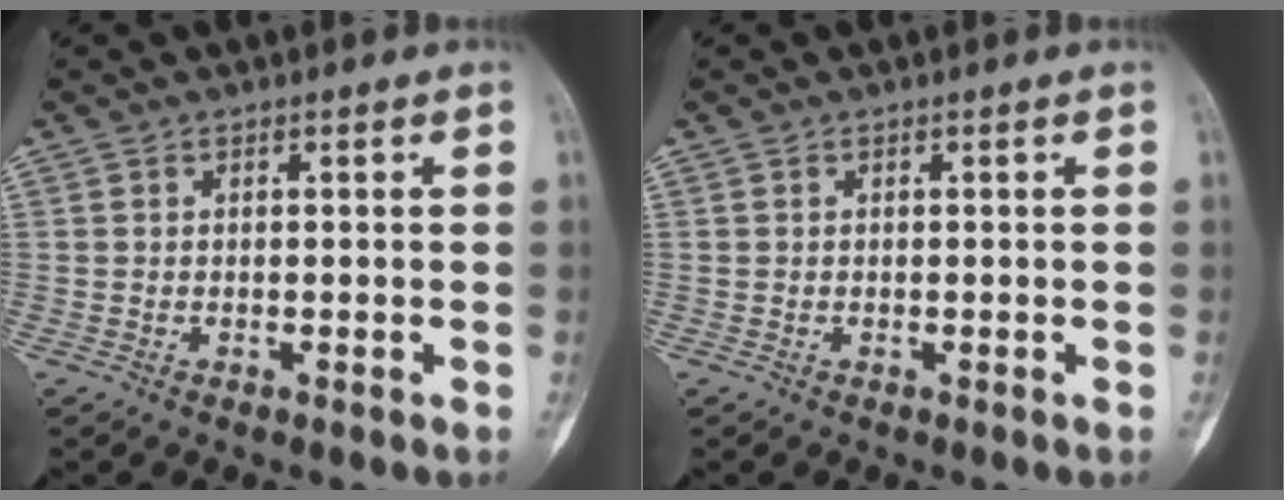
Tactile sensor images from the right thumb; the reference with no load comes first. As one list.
[{"total": 0.0}]